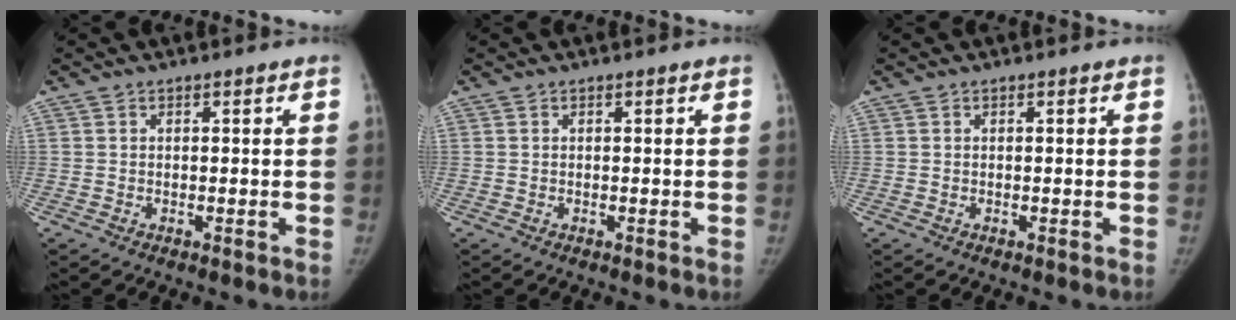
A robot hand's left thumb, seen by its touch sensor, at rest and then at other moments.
{"total": 0.0}
{"total": 0.0}